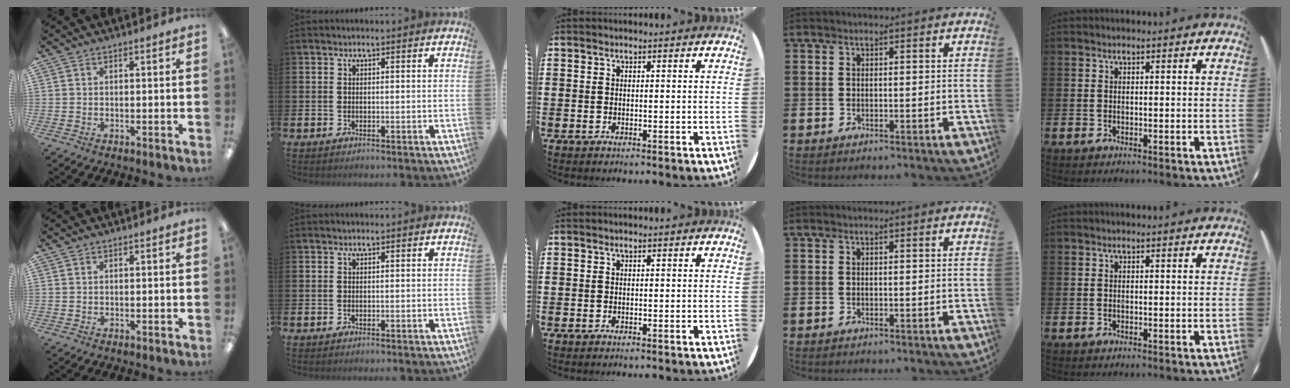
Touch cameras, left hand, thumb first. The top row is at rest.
{}